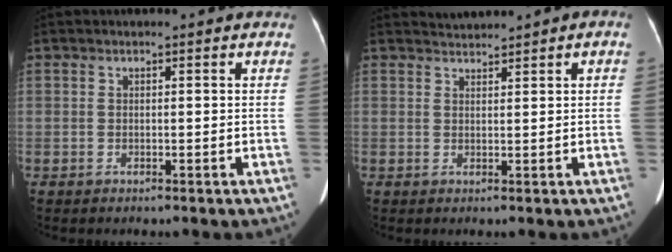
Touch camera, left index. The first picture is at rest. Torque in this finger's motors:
{"motor_torque": [0.45, -0.97, 0.01, -0.02]}